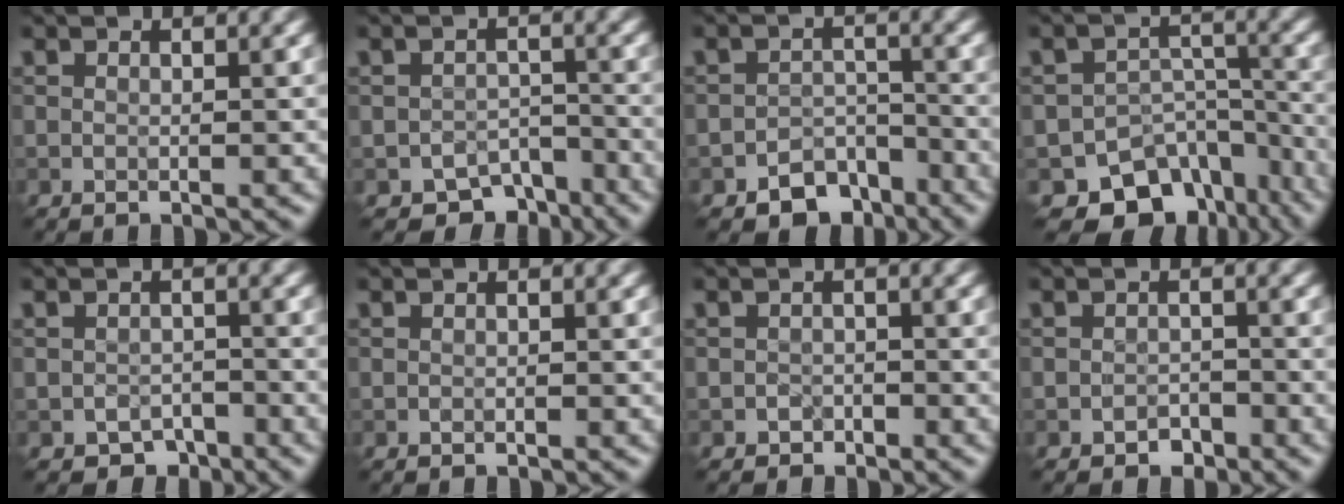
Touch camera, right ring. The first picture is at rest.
{"total": 4.1, "force": [-3.0, 2.3, 1.4], "torque": [-0.007, -0.006, -0.045]}
{"total": 4.0, "force": [-2.9, 2.4, 1.3], "torque": [-0.003, -0.002, -0.045]}
{"total": 9.6, "force": [-6.9, 6.1, 2.8], "torque": [-0.015, -0.011, -0.093]}
{"total": 1.9, "force": [-1.3, 1.3, 0.5], "torque": [0.000, -0.001, -0.021]}
{"total": 0.0}
{"total": 0.9, "force": [-0.6, 0.7, 0.1], "torque": [0.004, 0.000, -0.009]}
{"total": 1.3, "force": [-0.9, 0.9, 0.4], "torque": [-0.002, 0.001, -0.016]}